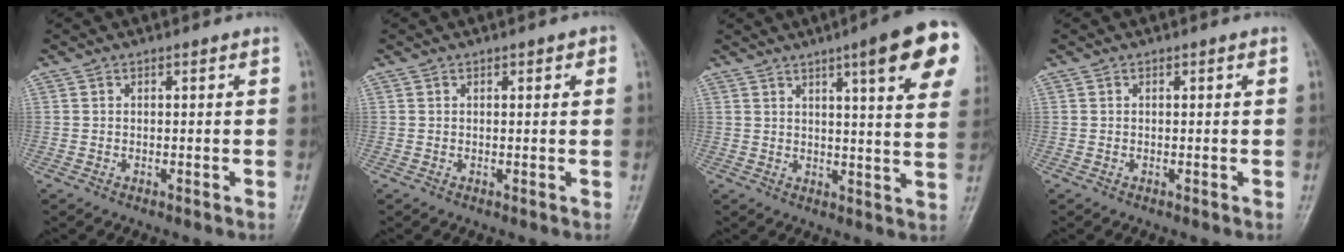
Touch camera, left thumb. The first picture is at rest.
{"total": 1.6, "force": [0.7, 0.7, 1.3], "torque": [-0.011, 0.001, 0.007]}
{"total": 16.3, "force": [7.9, 2.7, 14.0], "torque": [-0.160, -0.026, 0.094]}
{"total": 0.0}